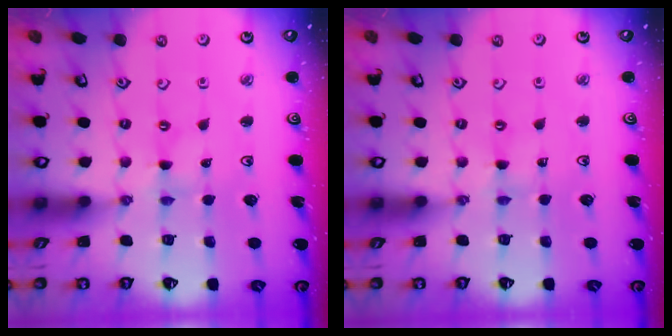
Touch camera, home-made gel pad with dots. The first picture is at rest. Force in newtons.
{"total": 1.0, "press": 1.0, "slide": 0.2}